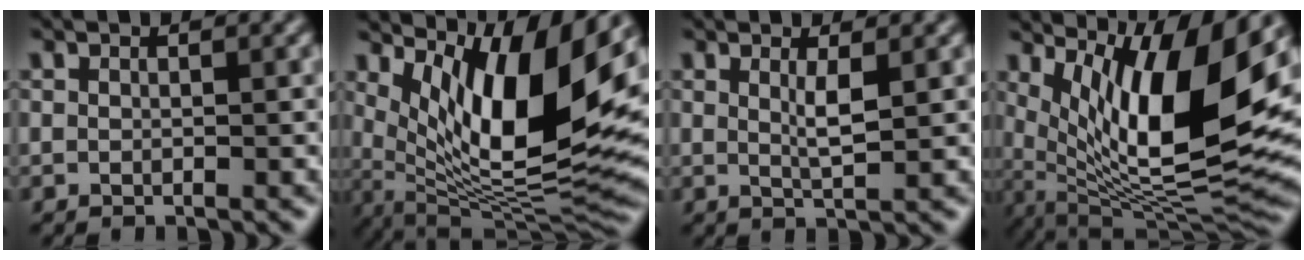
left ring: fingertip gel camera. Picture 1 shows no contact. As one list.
[{"total": 12.5, "force": [4.8, 3.9, 10.9], "torque": [-0.182, -0.012, 0.095]}, {"total": 1.9, "force": [0.6, 0.3, 1.8], "torque": [-0.034, -0.006, 0.011]}, {"total": 13.3, "force": [4.8, 4.0, 11.7], "torque": [-0.193, -0.009, 0.089]}]